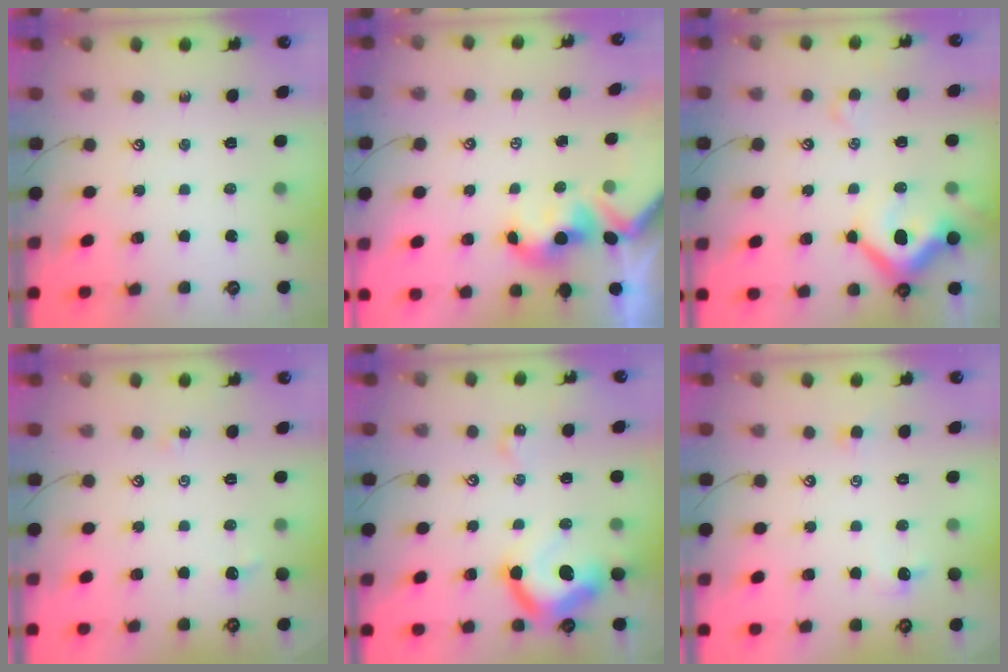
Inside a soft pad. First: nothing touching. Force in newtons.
{"total": 1.5, "press": 1.3, "slide": 0.7}
{"total": 10.5, "press": 10.3, "slide": 1.7}
{"total": 2.5, "press": 2.4, "slide": 0.6}
{"total": 14.1, "press": 14.0, "slide": 1.6}
{"total": 0.9, "press": 0.7, "slide": 0.6}